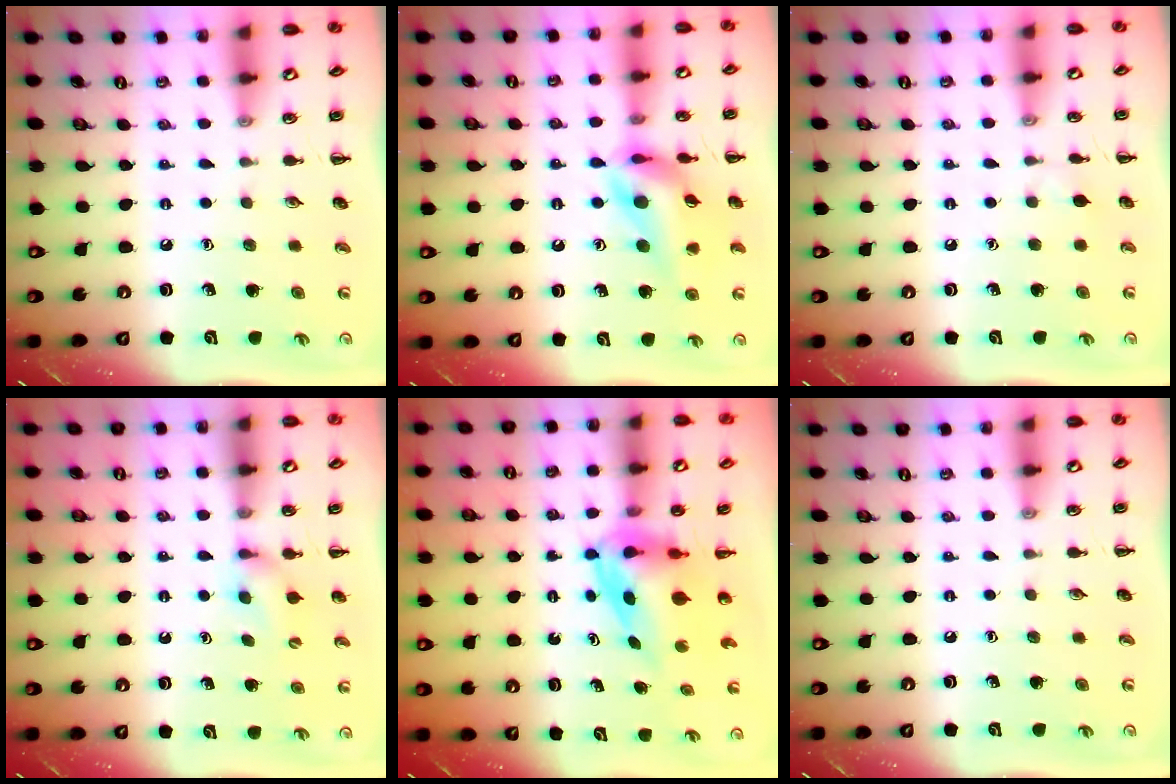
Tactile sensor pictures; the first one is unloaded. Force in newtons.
{"total": 13.4, "press": 13.0, "slide": 3.0}
{"total": 3.6, "press": 3.3, "slide": 1.4}
{"total": 6.6, "press": 6.3, "slide": 1.8}
{"total": 4.0, "press": 4.0, "slide": 0.7}
{"total": 0.0}